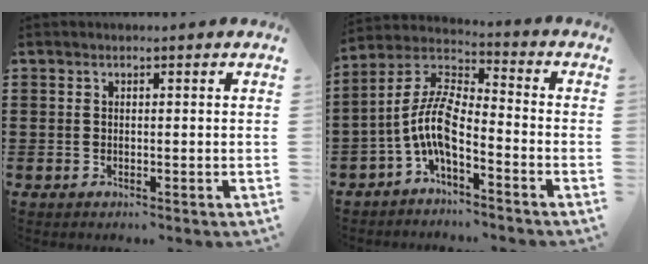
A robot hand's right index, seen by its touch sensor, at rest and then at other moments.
{"total": 7.9, "force": [-3.5, 2.5, 6.7], "torque": [-0.170, -0.026, -0.080]}